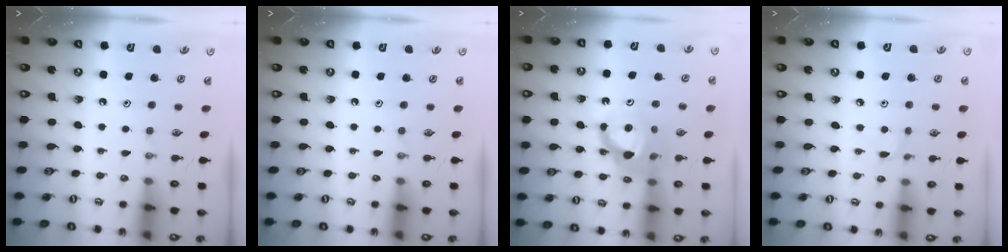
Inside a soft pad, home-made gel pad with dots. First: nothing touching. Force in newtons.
{"total": 0.0}
{"total": 10.4, "press": 10.2, "slide": 2.0}
{"total": 2.3, "press": 2.3, "slide": 0.3}